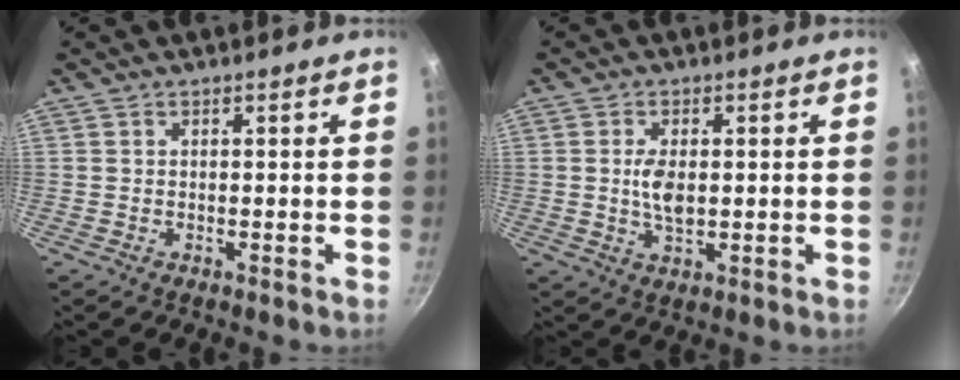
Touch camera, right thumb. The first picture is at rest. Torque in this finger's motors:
{"motor_torque": [0.32, 0.17, 1.01, 0.34, 0.28]}